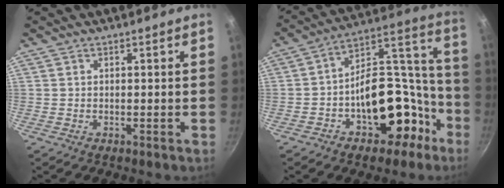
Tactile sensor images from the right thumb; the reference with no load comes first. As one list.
[{"total": 19.6, "force": [-8.3, 12.3, 12.8], "torque": [-0.115, 0.112, -0.114]}]